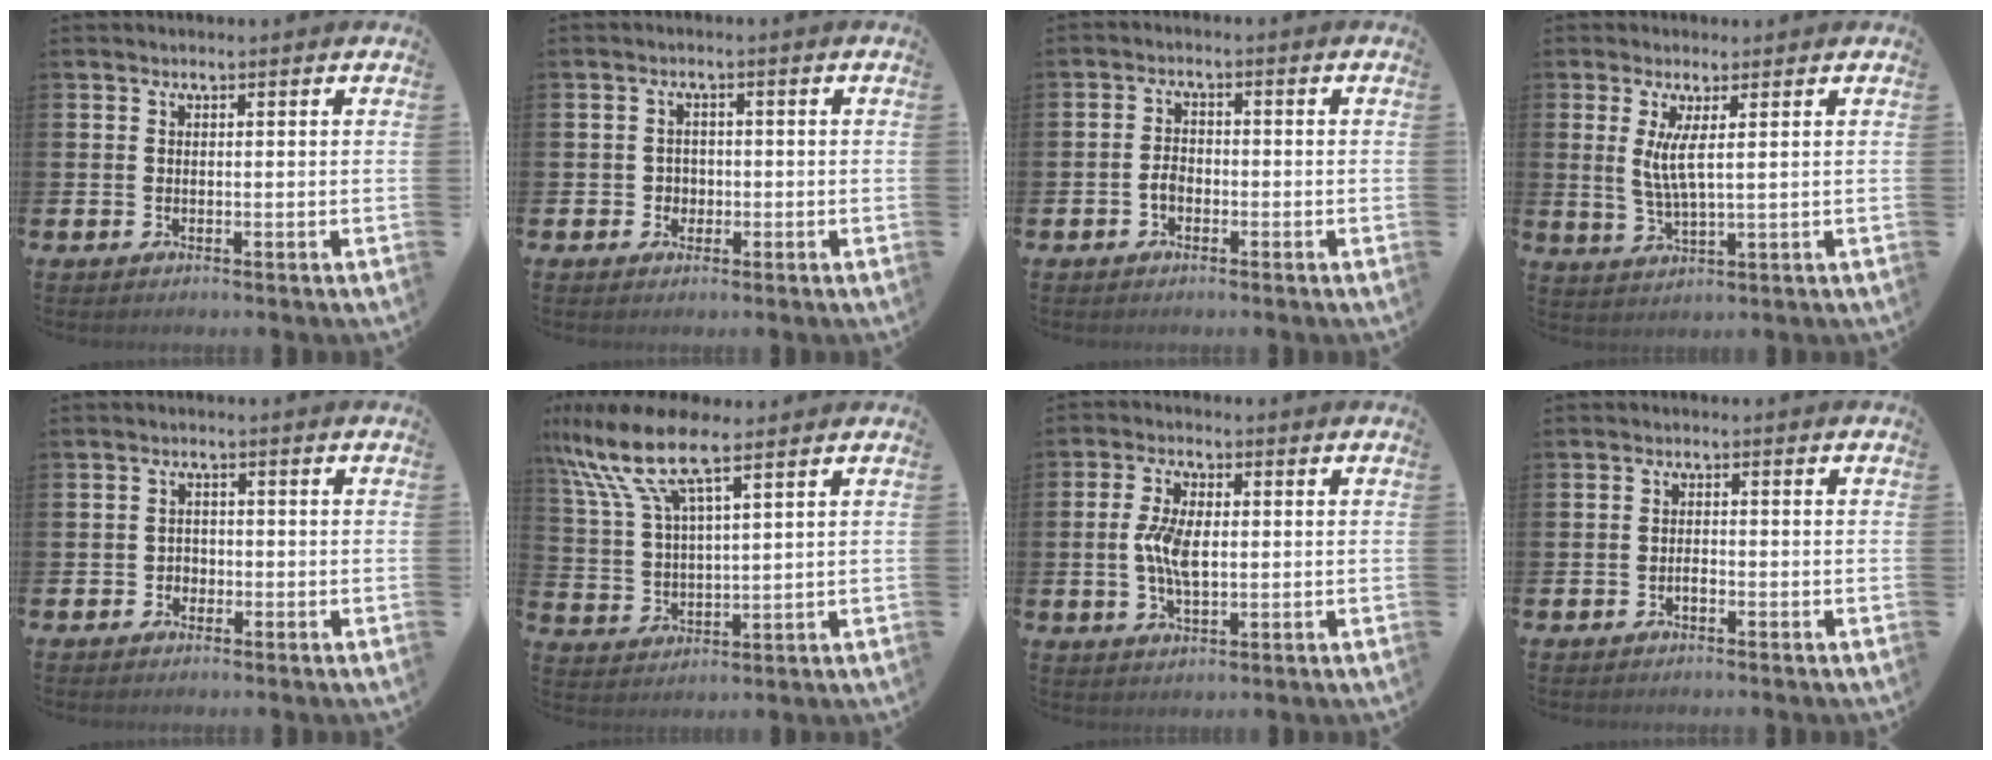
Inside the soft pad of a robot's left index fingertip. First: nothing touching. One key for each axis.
{"total": 1.9, "fx": -0.3, "fy": 1.8, "fz": 0.3, "tx": 0.004, "ty": 0.000, "tz": -0.014}
{"total": 2.1, "fx": -1.0, "fy": 1.5, "fz": 1.2, "tx": -0.014, "ty": 0.001, "tz": -0.022}
{"total": 4.2, "fx": 1.8, "fy": 0.7, "fz": 3.7, "tx": -0.070, "ty": -0.007, "tz": 0.029}
{"total": 1.6, "fx": -0.9, "fy": 1.4, "fz": 0.2, "tx": -0.007, "ty": 0.004, "tz": -0.021}
{"total": 10.6, "fx": 7.9, "fy": 2.7, "fz": 6.5, "tx": -0.155, "ty": -0.021, "tz": 0.139}
{"total": 6.1, "fx": 0.3, "fy": 2.9, "fz": 5.3, "tx": -0.100, "ty": -0.003, "tz": -0.004}
{"total": 1.2, "fx": -0.7, "fy": 0.4, "fz": 0.8, "tx": -0.008, "ty": -0.005, "tz": -0.016}